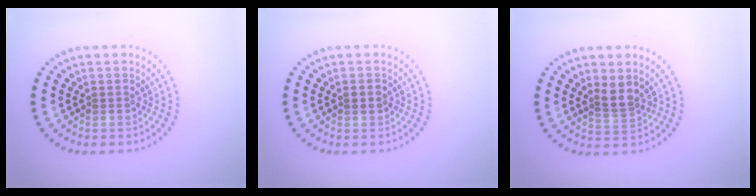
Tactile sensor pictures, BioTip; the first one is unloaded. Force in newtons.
{"total": 1.2, "press": 1.2, "slide": 0.0}
{"total": 2.1, "press": 1.7, "slide": 1.2}